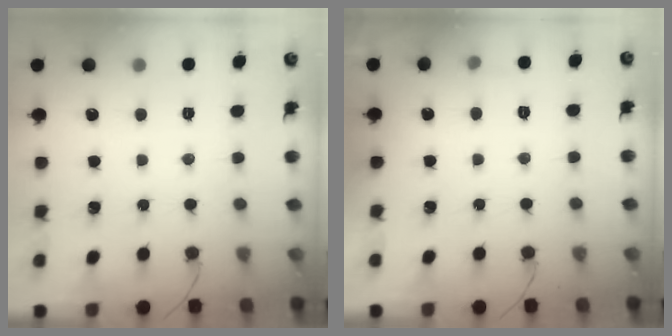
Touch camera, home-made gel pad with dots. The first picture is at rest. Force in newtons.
{"total": 6.3, "press": 1.7, "slide": 6.1}